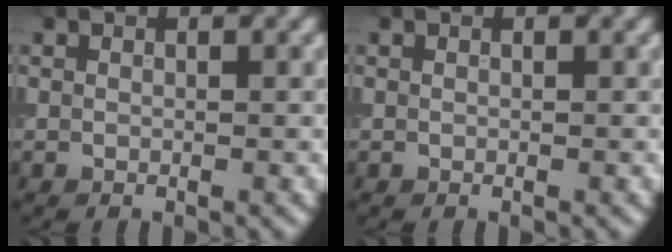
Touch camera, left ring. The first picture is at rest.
{"total": 0.0}